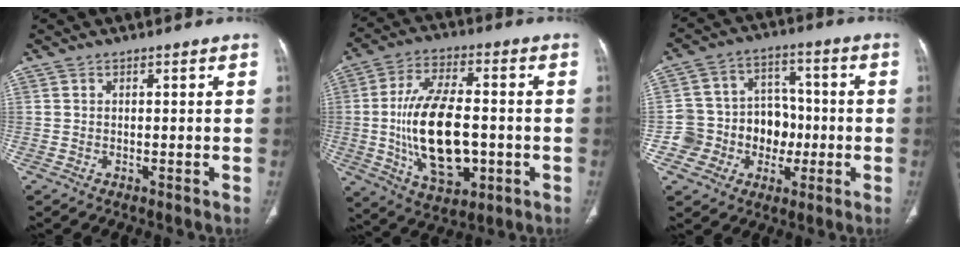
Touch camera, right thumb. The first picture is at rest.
{"total": 18.8, "force": [-2.0, 9.6, 16.0], "torque": [-0.282, 0.006, -0.025]}
{"total": 13.0, "force": [-3.0, 11.7, 5.0], "torque": [-0.028, 0.052, -0.044]}